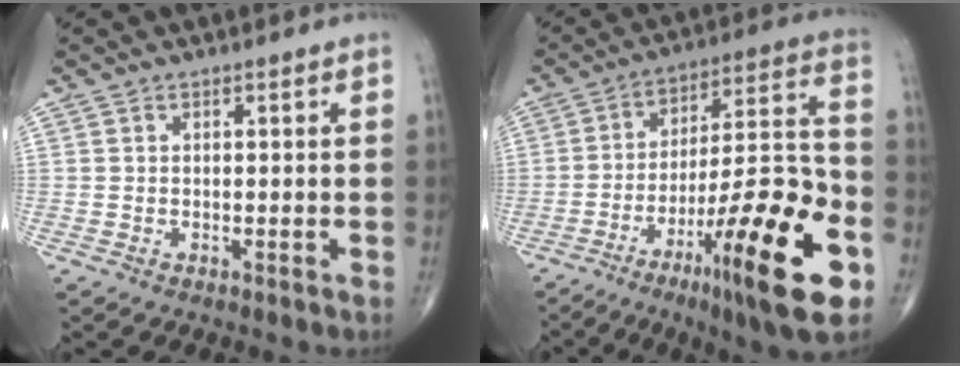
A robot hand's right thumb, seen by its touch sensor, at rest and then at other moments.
{"total": 25.4, "force": [-11.1, 5.2, 22.2], "torque": [-0.315, 0.056, -0.164]}